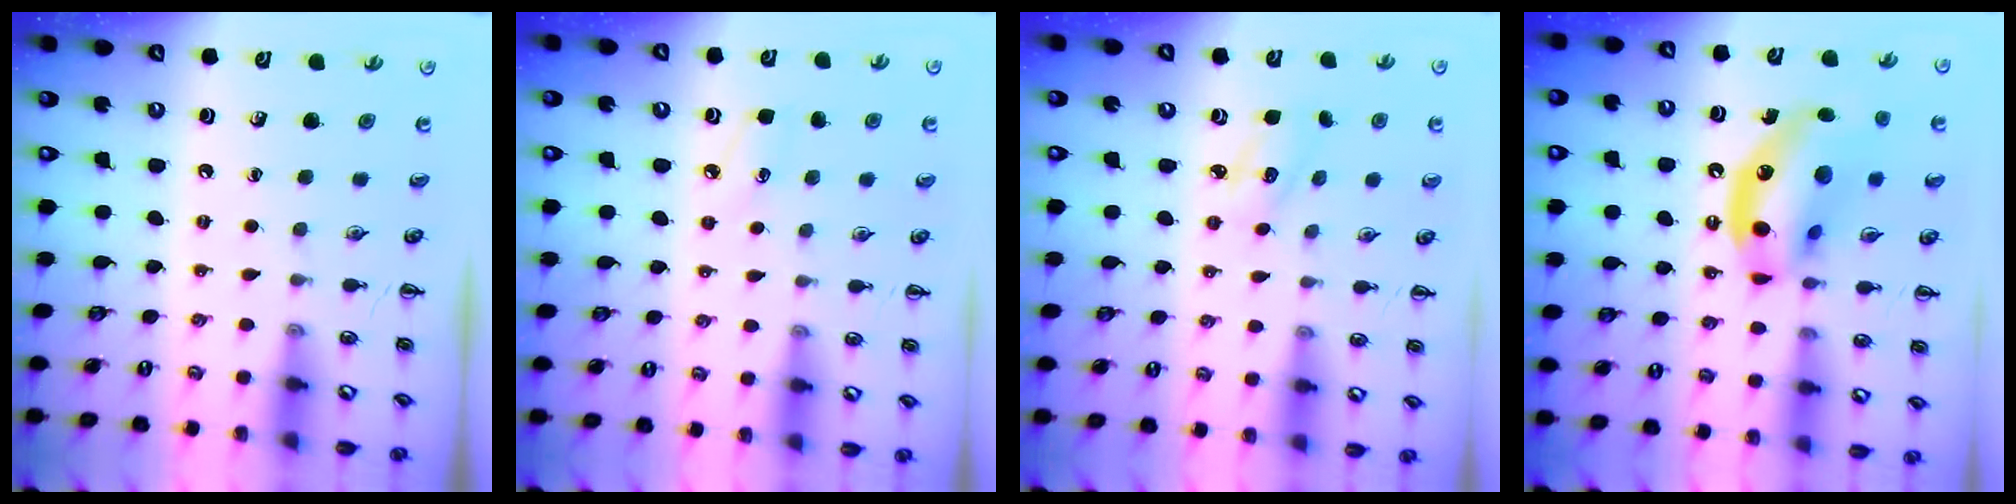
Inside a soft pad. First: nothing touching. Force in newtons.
{"total": 5.2, "press": 5.0, "slide": 1.4}
{"total": 2.8, "press": 2.7, "slide": 0.7}
{"total": 18.3, "press": 17.6, "slide": 4.8}